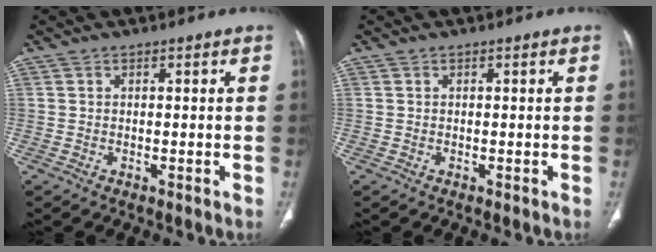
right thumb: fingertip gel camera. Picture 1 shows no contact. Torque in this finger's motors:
{"motor_torque": [0.00, 0.00, 0.00, 0.00, 0.04]}